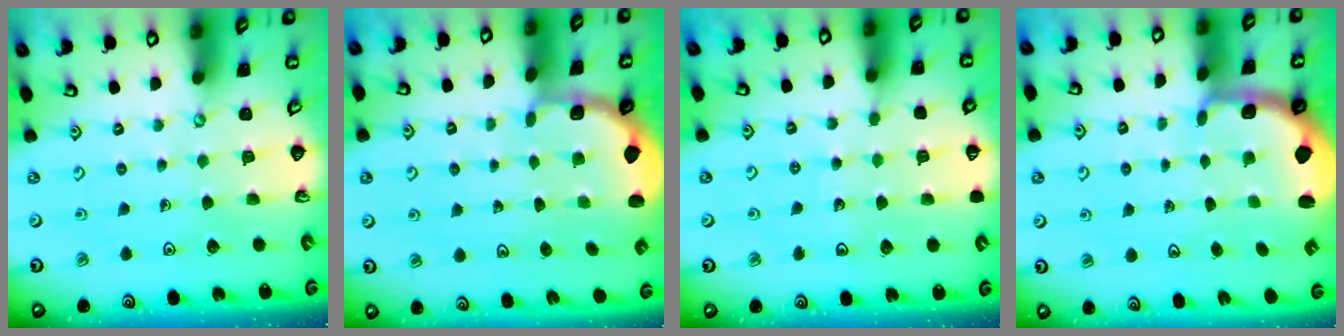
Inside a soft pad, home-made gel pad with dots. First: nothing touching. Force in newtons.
{"total": 1.9, "press": 1.8, "slide": 0.7}
{"total": 5.2, "press": 4.9, "slide": 1.5}
{"total": 1.7, "press": 1.3, "slide": 1.0}